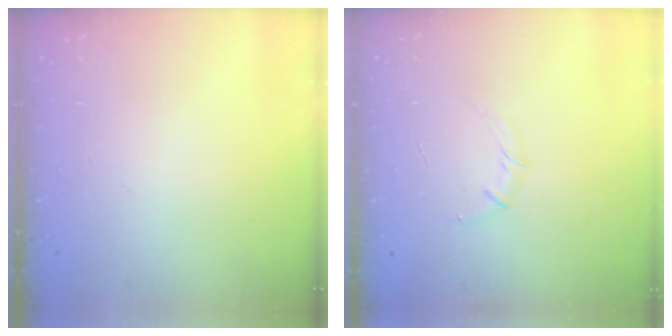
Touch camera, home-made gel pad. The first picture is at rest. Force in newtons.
{"total": 3.8, "press": 3.7, "slide": 0.9}